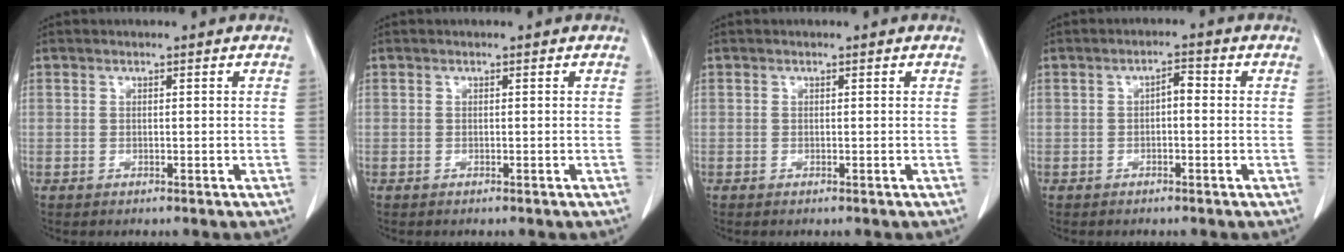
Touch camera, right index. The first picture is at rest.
{"total": 0.0}
{"total": 0.0}
{"total": 2.2, "force": [-0.2, 0.9, 2.0], "torque": [-0.028, 0.008, -0.005]}